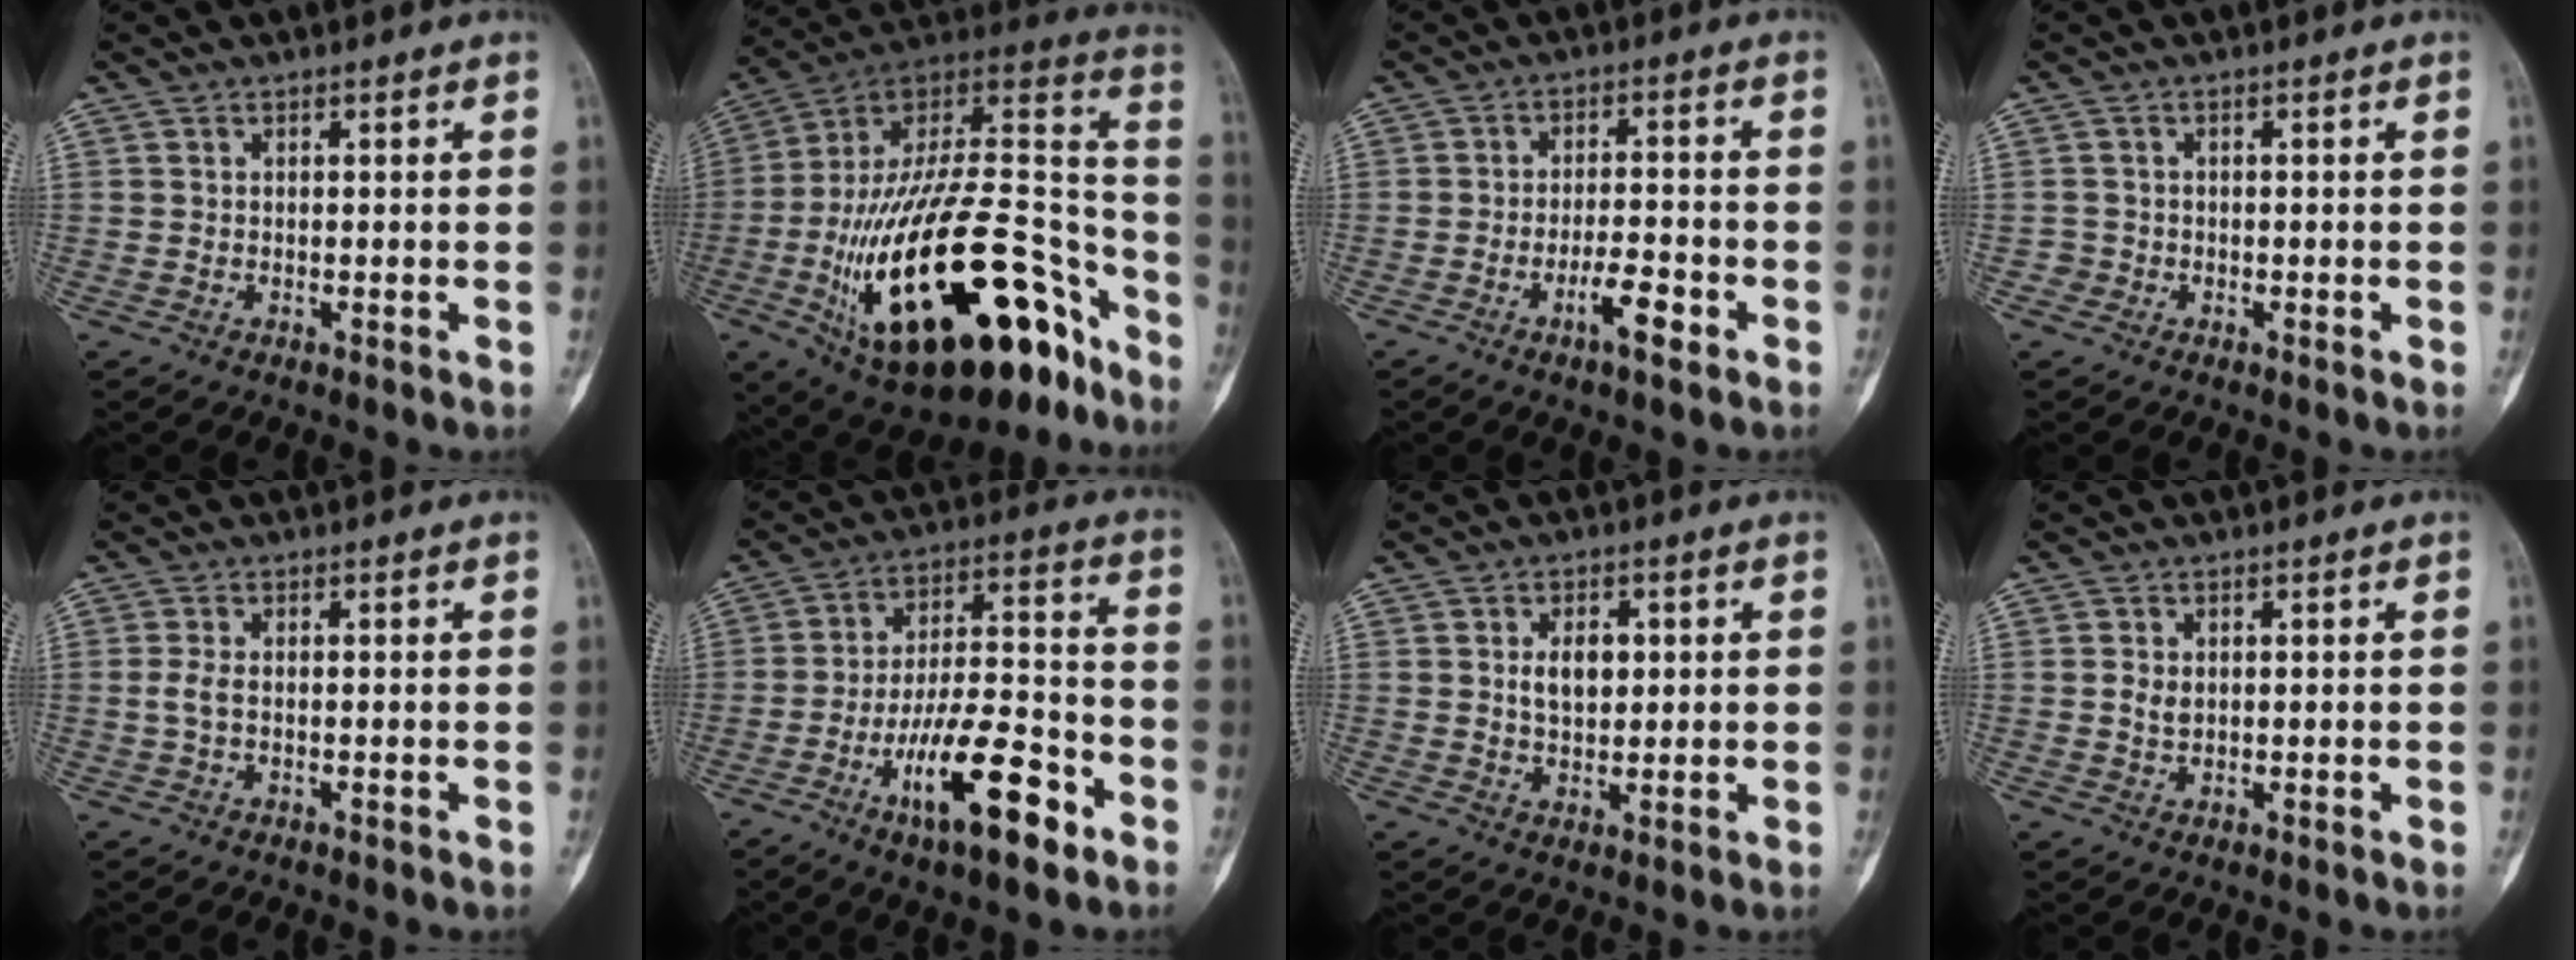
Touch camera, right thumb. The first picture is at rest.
{"total": 38.4, "force": [-18.1, 16.7, 29.5], "torque": [-0.459, 0.073, -0.285]}
{"total": 6.1, "force": [-3.0, 1.7, 5.0], "torque": [-0.083, 0.017, -0.050]}
{"total": 1.4, "force": [-0.6, 1.2, -0.2], "torque": [0.018, 0.009, -0.018]}
{"total": 2.0, "force": [-0.1, 0.9, 1.7], "torque": [-0.046, -0.001, -0.003]}
{"total": 16.6, "force": [-8.1, 5.3, 13.5], "torque": [-0.219, 0.051, -0.133]}
{"total": 5.1, "force": [1.0, 3.3, 3.8], "torque": [-0.050, -0.005, 0.018]}
{"total": 2.2, "force": [0.3, 1.5, 1.5], "torque": [-0.020, -0.001, 0.007]}